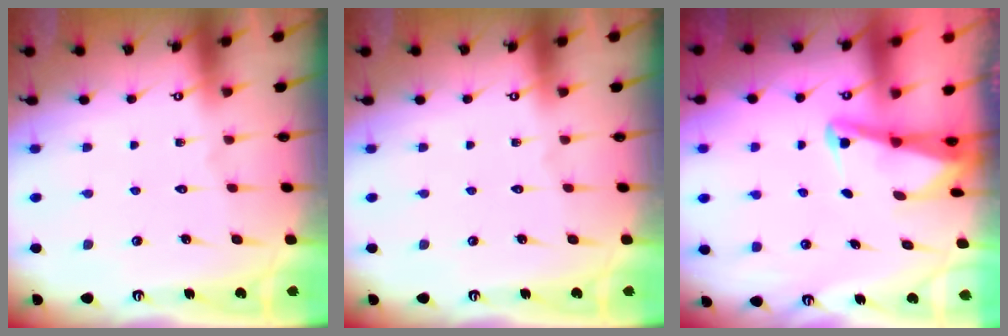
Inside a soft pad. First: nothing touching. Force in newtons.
{"total": 0.0}
{"total": 2.6, "press": 2.5, "slide": 0.6}